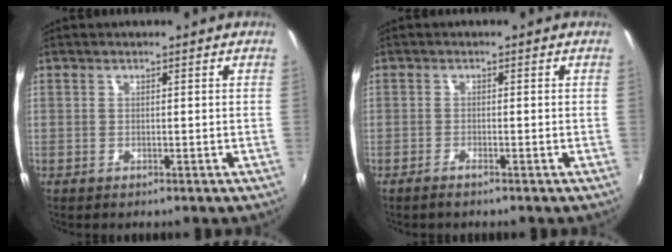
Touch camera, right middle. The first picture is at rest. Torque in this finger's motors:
{"motor_torque": [-0.14, -0.06, 0.02, 0.00]}